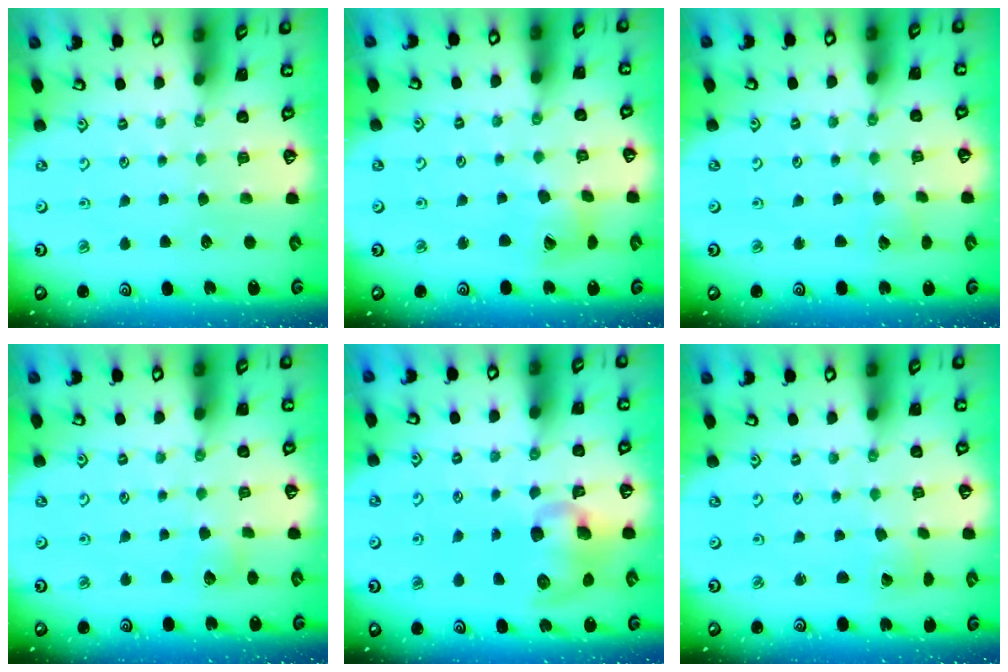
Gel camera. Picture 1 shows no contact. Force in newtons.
{"total": 9.8, "press": 9.7, "slide": 1.1}
{"total": 2.4, "press": 2.3, "slide": 0.3}
{"total": 4.4, "press": 4.4, "slide": 0.4}
{"total": 10.8, "press": 10.6, "slide": 1.8}
{"total": 2.0, "press": 2.0, "slide": 0.1}